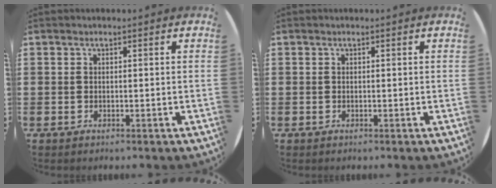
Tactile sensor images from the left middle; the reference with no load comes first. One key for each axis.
{"total": 0.0}